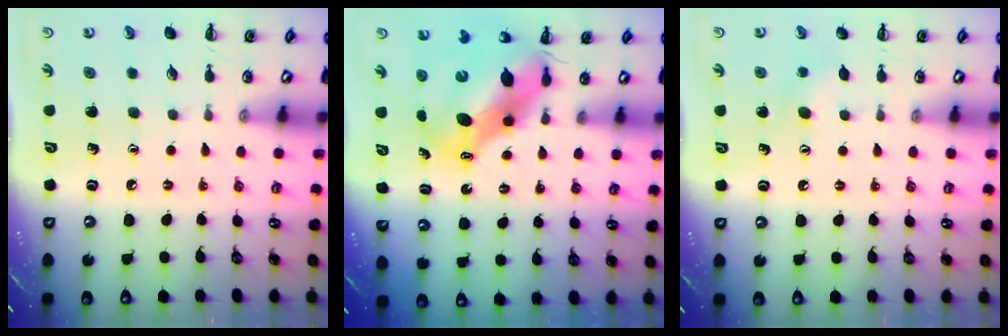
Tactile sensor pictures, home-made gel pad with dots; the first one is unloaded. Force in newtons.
{"total": 10.2, "press": 9.8, "slide": 2.8}
{"total": 3.0, "press": 2.9, "slide": 0.8}